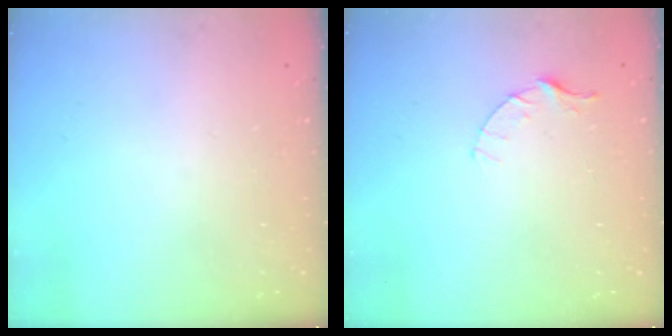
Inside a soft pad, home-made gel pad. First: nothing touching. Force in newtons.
{"total": 3.6, "press": 3.6, "slide": 0.4}